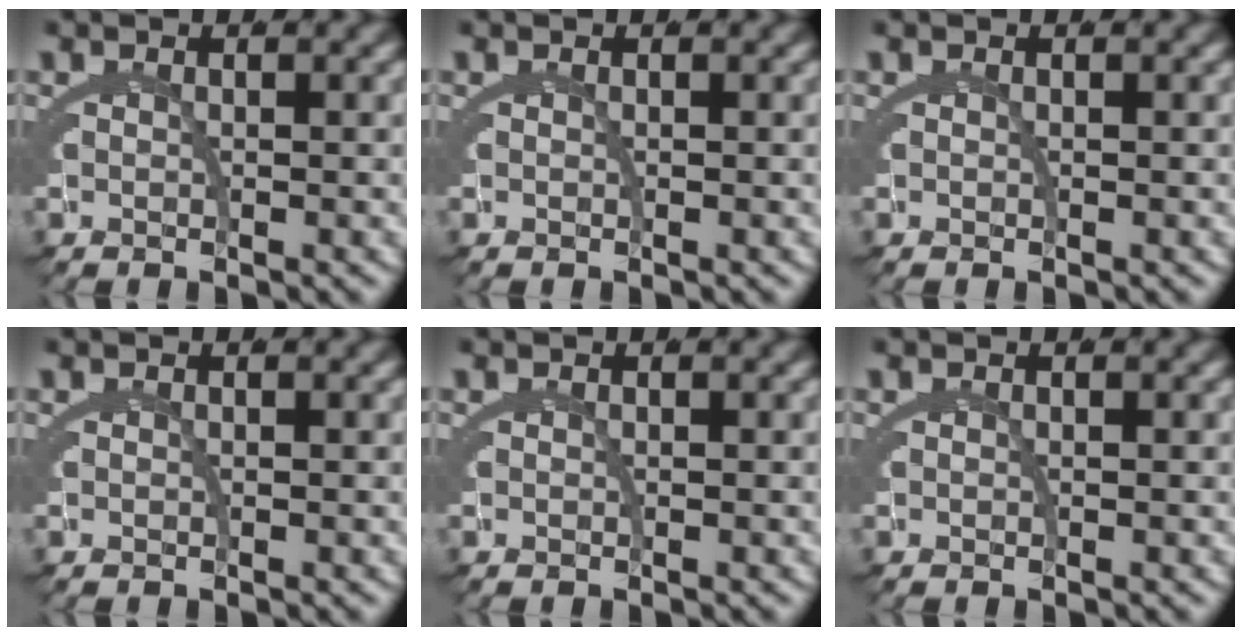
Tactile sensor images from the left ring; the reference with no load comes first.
{"total": 0.0}
{"total": 0.0}
{"total": 0.0}
{"total": 0.0}
{"total": 0.0}